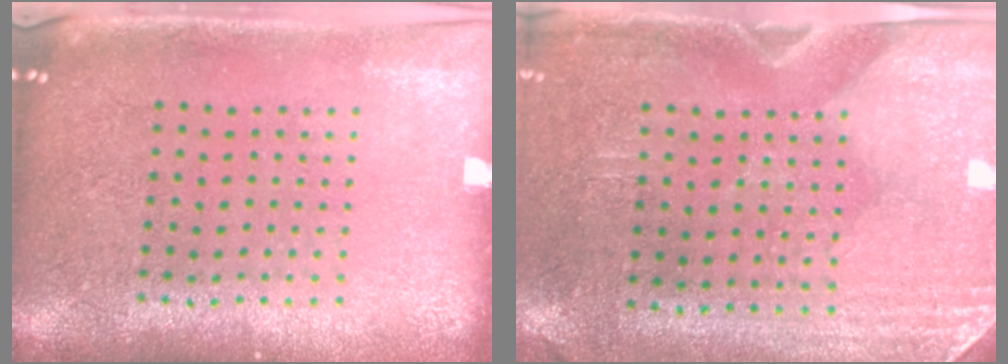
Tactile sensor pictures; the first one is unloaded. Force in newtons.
{"total": 2.9, "press": 2.5, "slide": 1.5}